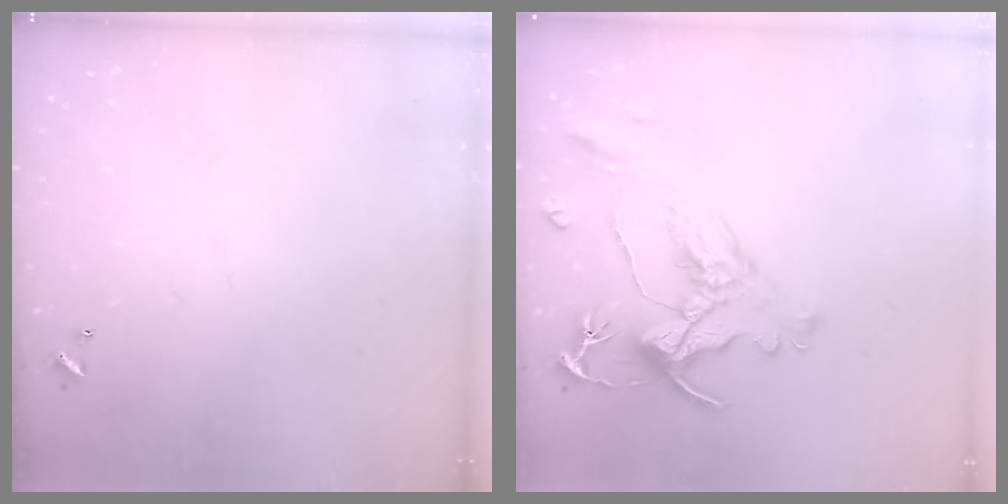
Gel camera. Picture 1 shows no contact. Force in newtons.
{"total": 2.8, "press": 2.5, "slide": 1.3}